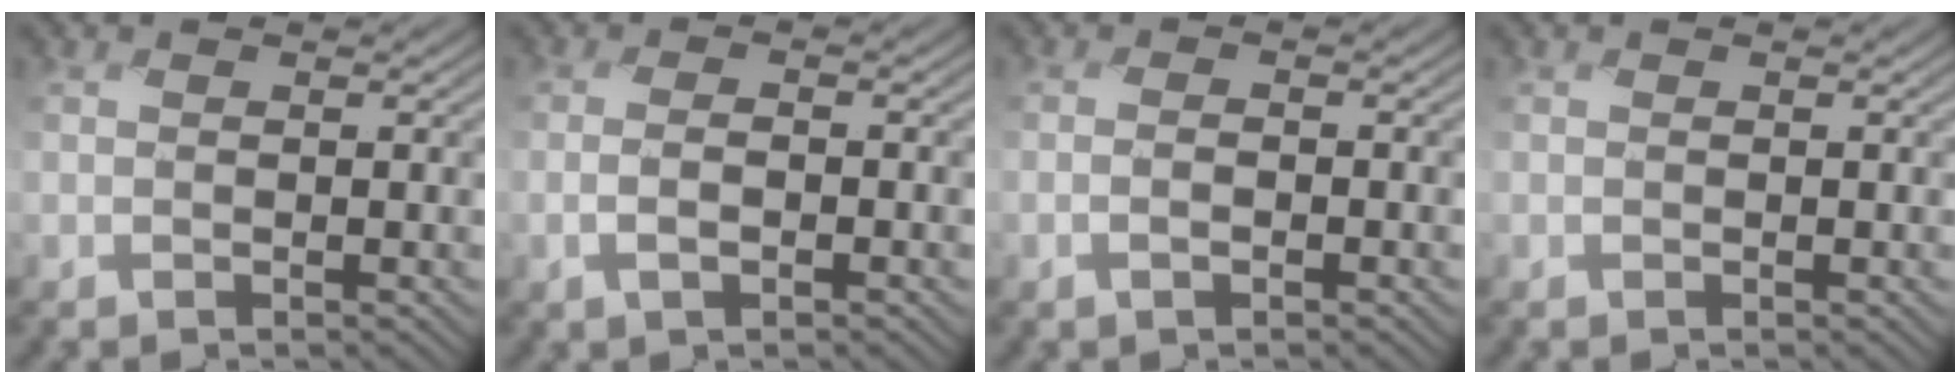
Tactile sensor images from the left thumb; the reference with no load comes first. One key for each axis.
{"total": 1.8, "fx": -1.0, "fy": 0.4, "fz": 1.5, "tx": -0.036, "ty": 0.000, "tz": -0.026}
{"total": 1.2, "fx": -0.9, "fy": 0.1, "fz": 0.7, "tx": -0.017, "ty": 0.000, "tz": -0.023}
{"total": 0.0}